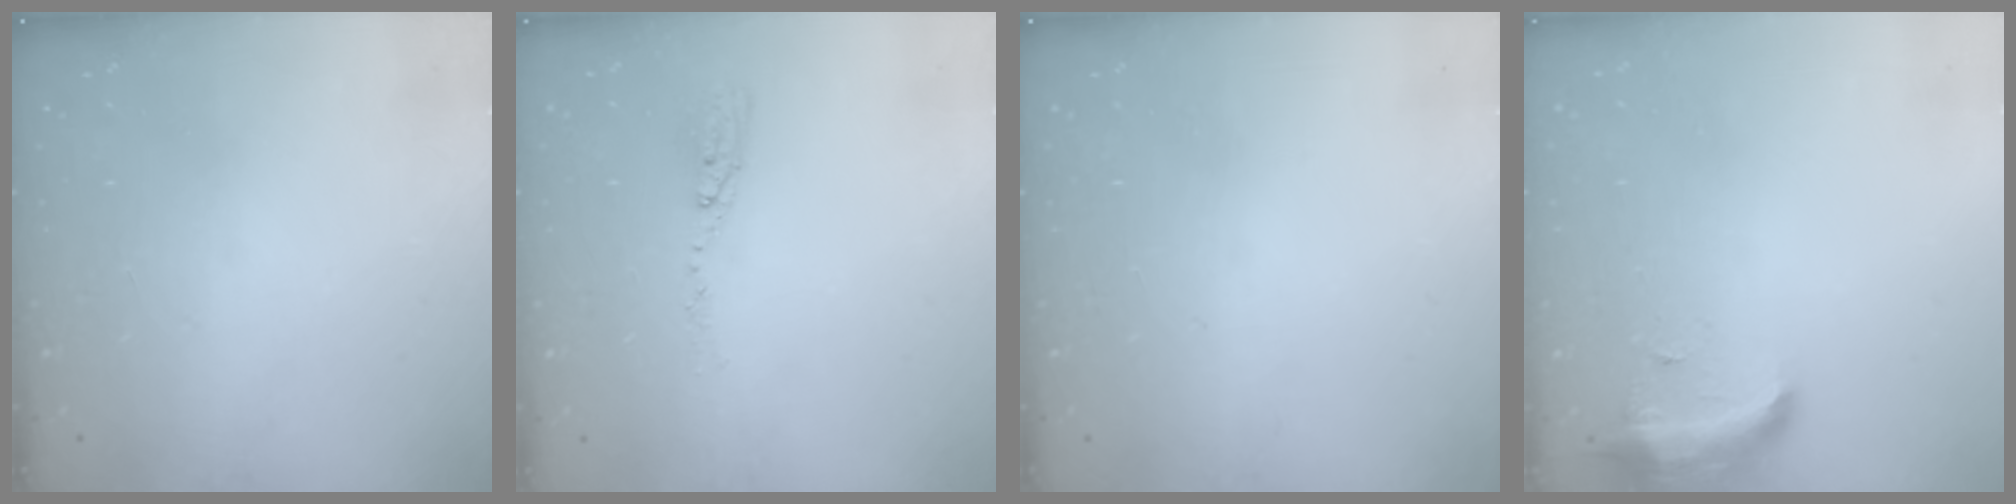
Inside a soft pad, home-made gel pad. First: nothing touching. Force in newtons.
{"total": 4.8, "press": 4.7, "slide": 0.4}
{"total": 0.0}
{"total": 12.2, "press": 9.7, "slide": 7.4}